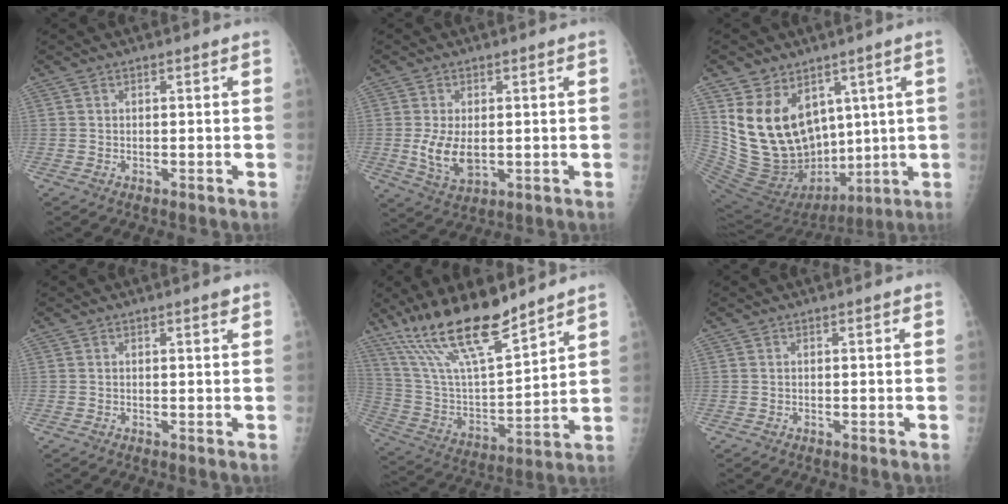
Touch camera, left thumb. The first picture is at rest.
{"total": 7.0, "force": [-0.3, 4.0, 5.7], "torque": [-0.100, -0.016, 0.001]}
{"total": 21.7, "force": [5.9, 14.7, 14.9], "torque": [-0.245, -0.034, 0.148]}
{"total": 0.8, "force": [0.6, 0.1, 0.6], "torque": [-0.009, -0.003, 0.007]}
{"total": 19.4, "force": [14.6, 4.5, 11.9], "torque": [-0.193, -0.069, 0.277]}
{"total": 0.0}